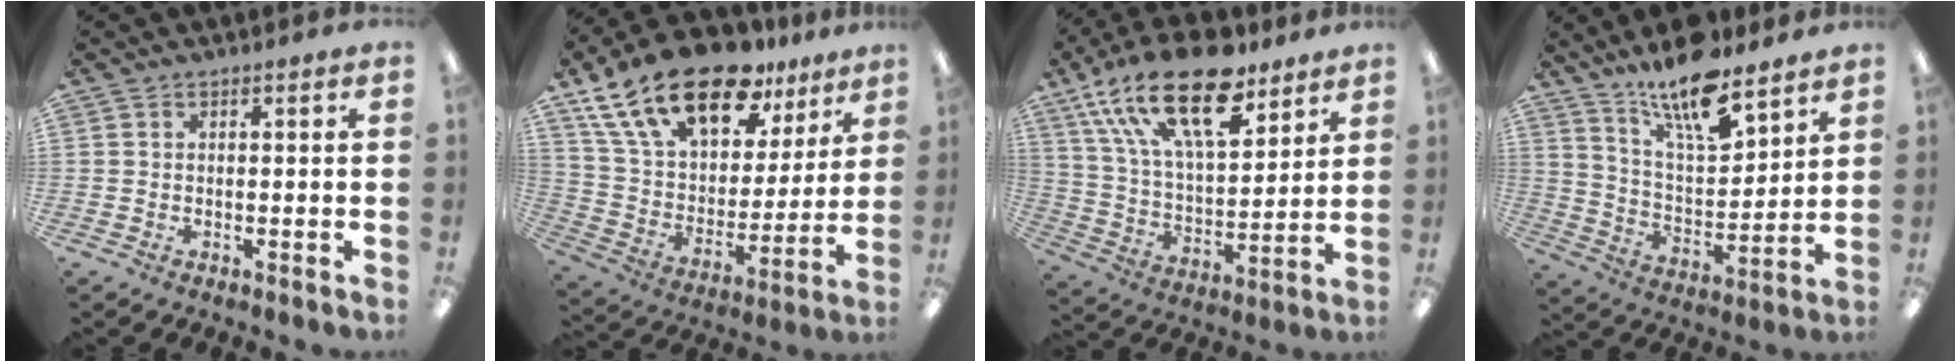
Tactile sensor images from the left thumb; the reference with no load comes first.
{"total": 22.9, "force": [15.1, 11.1, 13.1], "torque": [-0.243, -0.083, 0.269]}
{"total": 23.4, "force": [14.7, 10.1, 15.2], "torque": [-0.281, -0.076, 0.254]}
{"total": 15.4, "force": [12.2, 4.1, 8.4], "torque": [-0.155, -0.076, 0.210]}